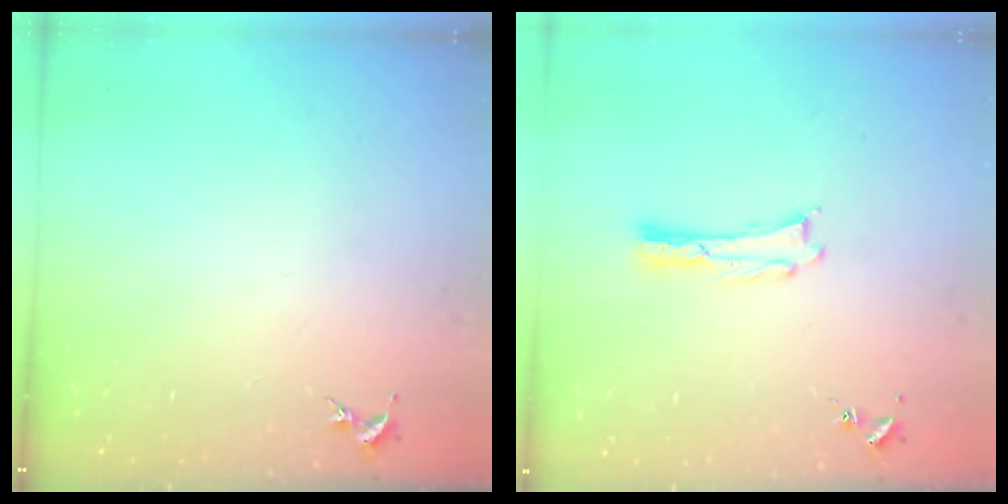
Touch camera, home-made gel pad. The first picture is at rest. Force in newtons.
{"total": 0.0}